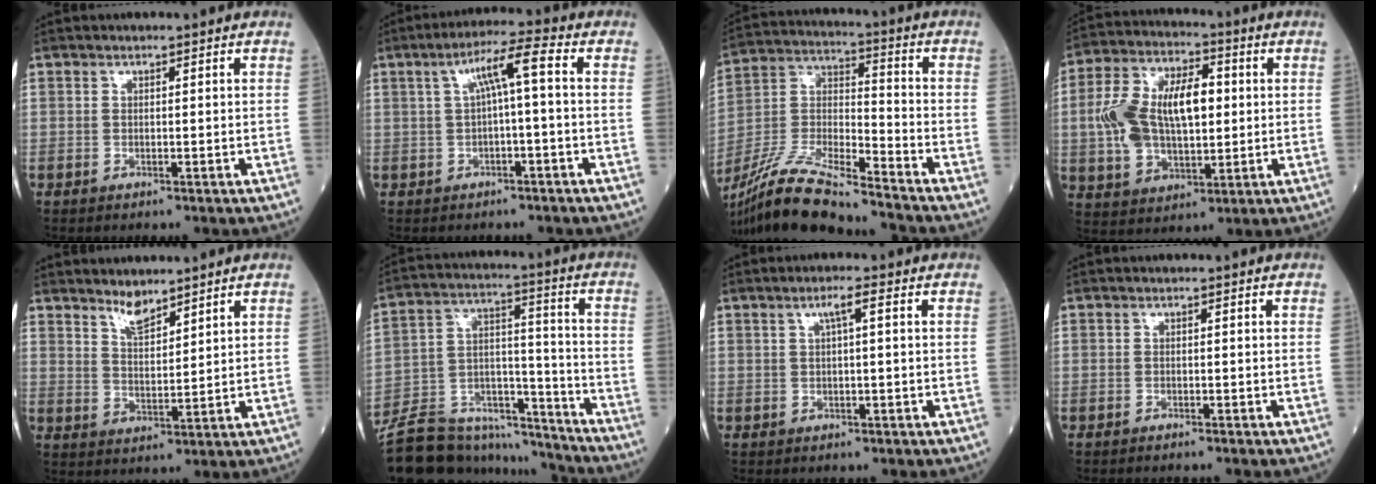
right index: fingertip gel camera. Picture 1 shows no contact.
{"total": 5.9, "force": [0.6, 0.2, 5.8], "torque": [-0.100, 0.025, 0.011]}
{"total": 17.2, "force": [-15.4, 0.8, 7.7], "torque": [-0.165, -0.010, -0.292]}
{"total": 14.9, "force": [1.2, 7.5, 12.8], "torque": [-0.257, 0.031, 0.029]}
{"total": 4.0, "force": [3.6, 0.9, 1.6], "torque": [-0.033, -0.007, 0.070]}
{"total": 20.1, "force": [-18.3, 6.1, 5.6], "torque": [-0.122, 0.032, -0.299]}
{"total": 2.2, "force": [0.7, 0.0, 2.1], "torque": [-0.038, 0.006, 0.013]}
{"total": 1.6, "force": [-1.5, -0.1, 0.6], "torque": [-0.008, 0.001, -0.019]}